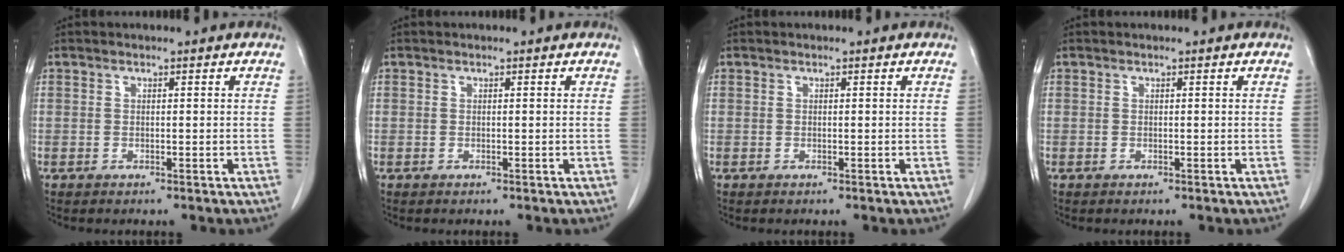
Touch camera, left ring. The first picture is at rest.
{"total": 0.0}
{"total": 0.0}
{"total": 0.0}